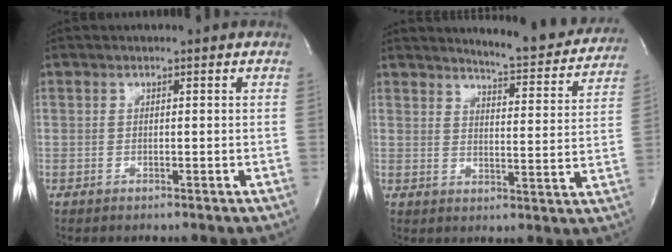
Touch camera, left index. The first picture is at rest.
{"total": 12.6, "force": [12.2, 1.4, 3.1], "torque": [-0.038, -0.044, 0.139]}